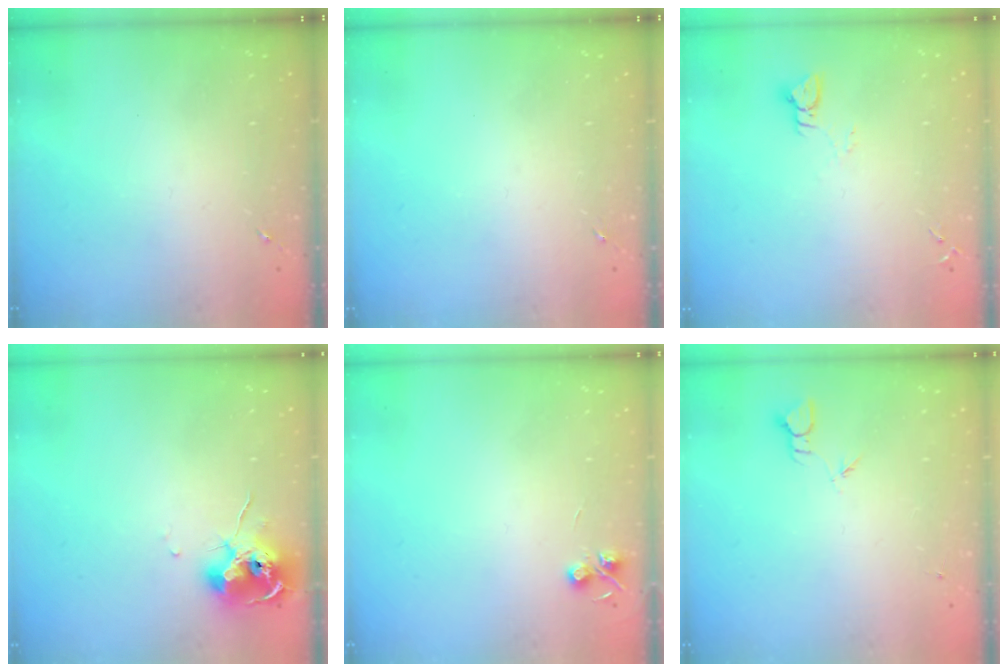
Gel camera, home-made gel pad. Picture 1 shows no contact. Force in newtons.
{"total": 0.0}
{"total": 3.0, "press": 3.0, "slide": 0.3}
{"total": 10.4, "press": 10.3, "slide": 1.2}
{"total": 4.6, "press": 4.6, "slide": 0.6}
{"total": 2.3, "press": 2.3, "slide": 0.1}